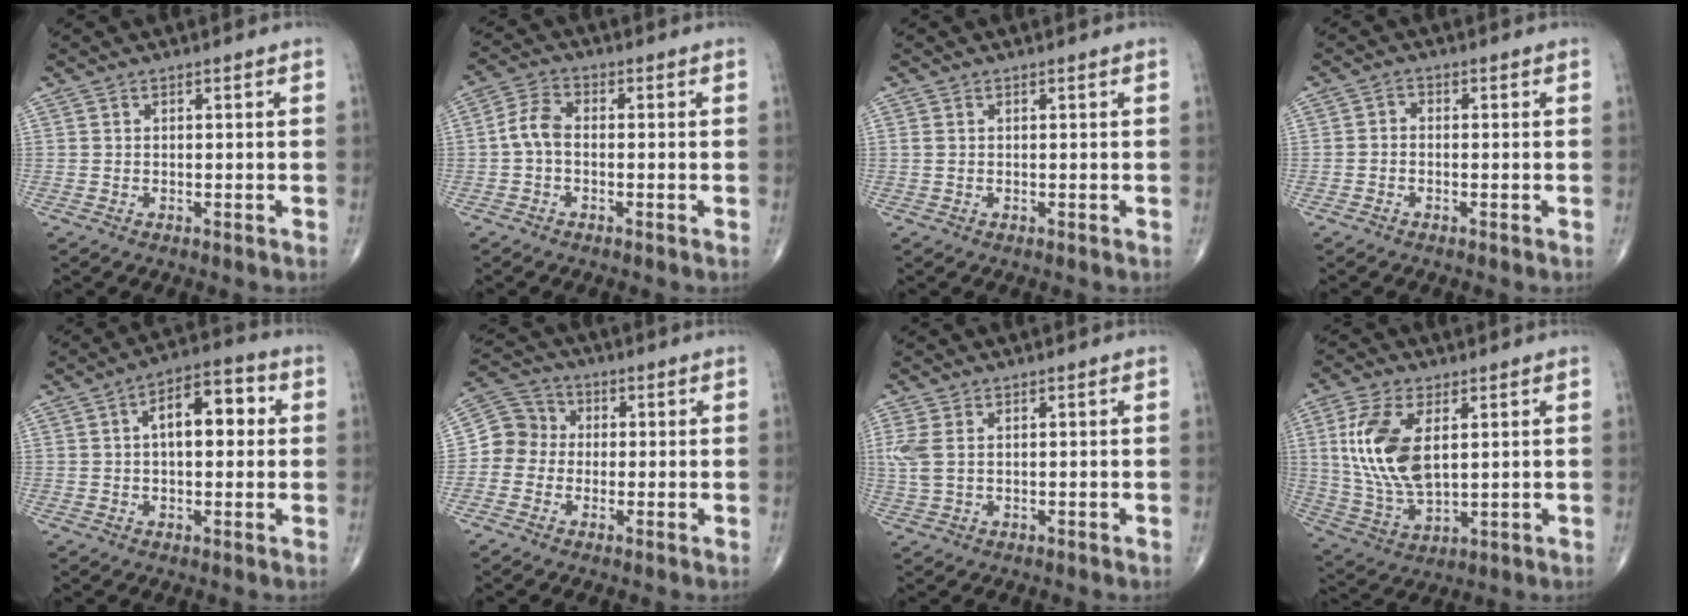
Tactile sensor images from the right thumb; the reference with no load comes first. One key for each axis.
{"total": 4.8, "fx": -0.7, "fy": 2.9, "fz": 3.7, "tx": -0.074, "ty": 0.016, "tz": -0.023}
{"total": 0.6, "fx": 0.1, "fy": 0.4, "fz": 0.5, "tx": -0.014, "ty": 0.006, "tz": 0.006}
{"total": 1.4, "fx": -0.5, "fy": 0.9, "fz": 0.8, "tx": -0.009, "ty": 0.007, "tz": -0.015}
{"total": 10.2, "fx": 1.8, "fy": 5.2, "fz": 8.6, "tx": -0.113, "ty": 0.026, "tz": 0.019}
{"total": 6.8, "fx": -0.6, "fy": 6.3, "fz": 2.4, "tx": -0.021, "ty": 0.026, "tz": -0.027}
{"total": 4.2, "fx": 0.9, "fy": 2.4, "fz": 3.4, "tx": -0.104, "ty": 0.009, "tz": 0.024}
{"total": 14.5, "fx": 3.3, "fy": 7.5, "fz": 12.0, "tx": -0.250, "ty": -0.013, "tz": 0.073}